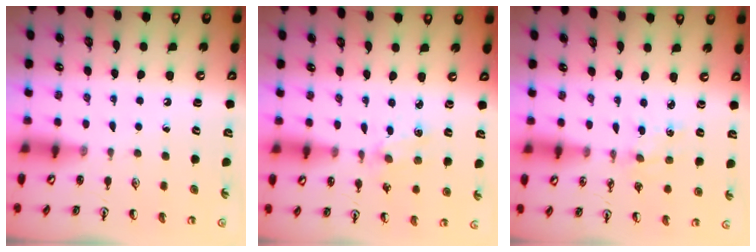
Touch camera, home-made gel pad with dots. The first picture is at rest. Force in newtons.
{"total": 2.0, "press": 2.0, "slide": 0.3}
{"total": 2.6, "press": 2.6, "slide": 0.3}